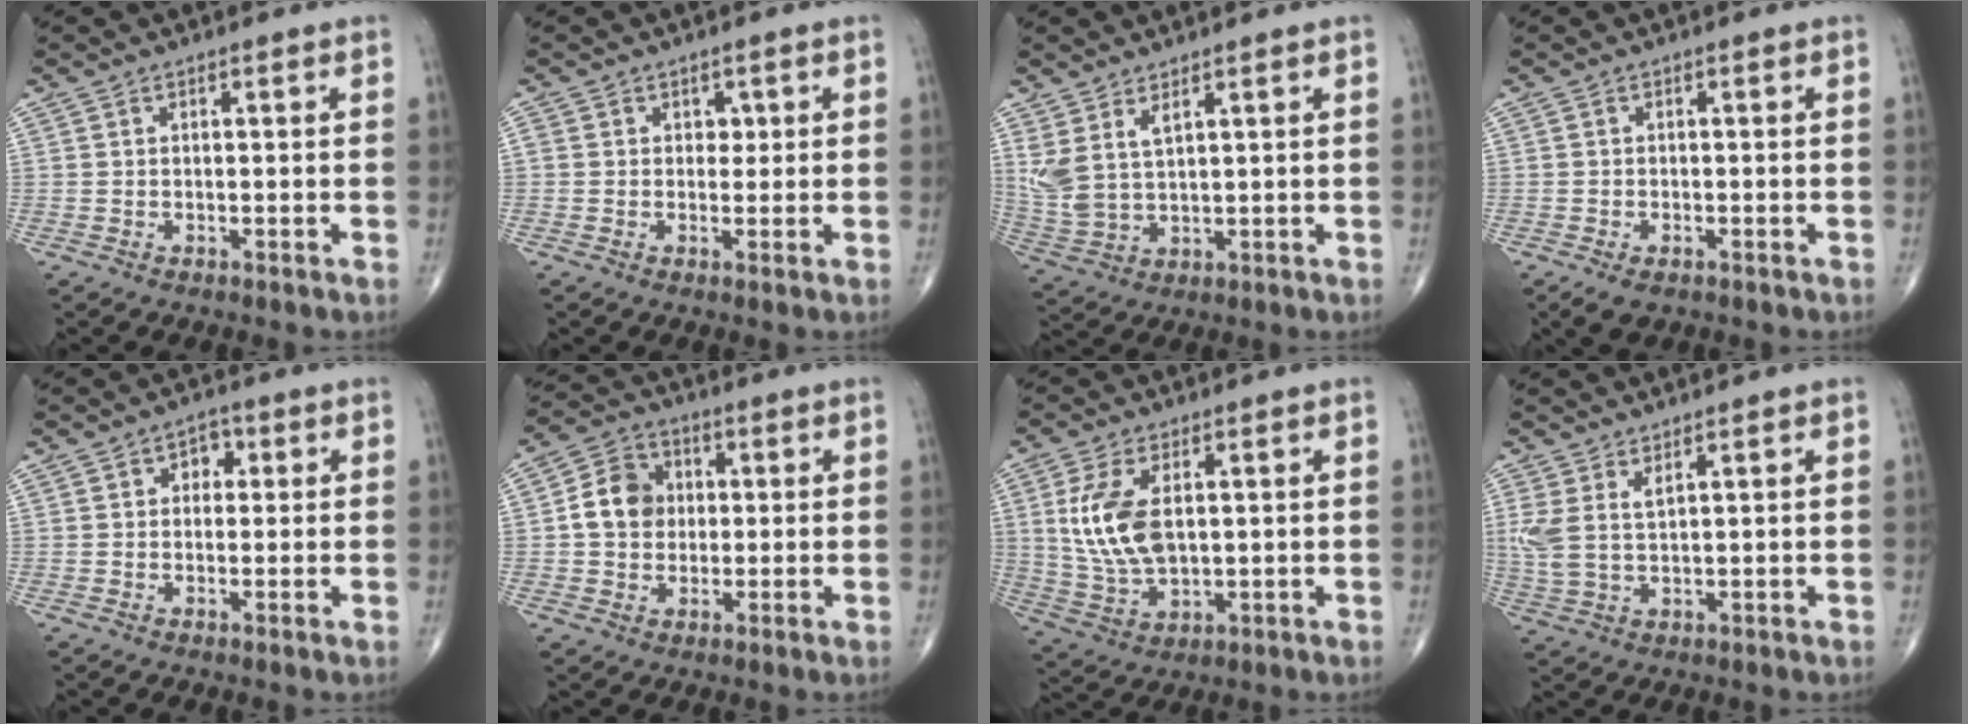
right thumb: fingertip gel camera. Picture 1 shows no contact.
{"total": 2.3, "force": [0.4, 2.0, 1.2], "torque": [0.005, 0.001, 0.003]}
{"total": 6.8, "force": [3.3, 3.1, 5.1], "torque": [-0.112, -0.013, 0.079]}
{"total": 3.5, "force": [-2.0, 1.9, 2.1], "torque": [-0.036, -0.002, -0.027]}
{"total": 3.0, "force": [0.6, 2.4, 1.7], "torque": [-0.001, 0.005, 0.001]}
{"total": 8.6, "force": [0.5, 7.3, 4.6], "torque": [-0.061, 0.015, -0.001]}
{"total": 11.5, "force": [2.0, 6.2, 9.4], "torque": [-0.192, -0.009, 0.047]}
{"total": 5.1, "force": [2.3, 1.9, 4.1], "torque": [-0.106, -0.006, 0.056]}